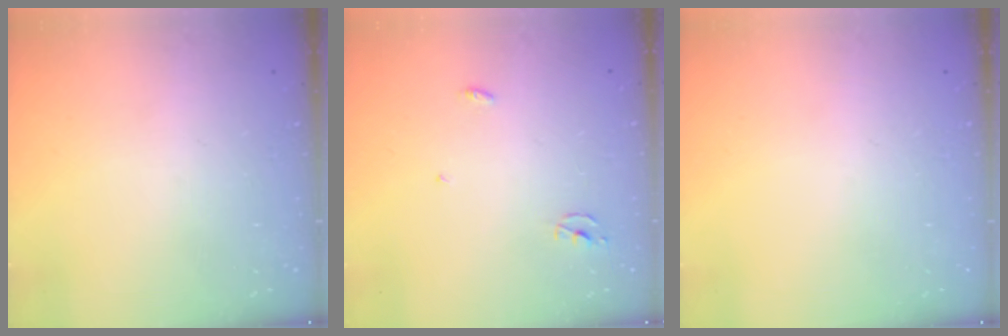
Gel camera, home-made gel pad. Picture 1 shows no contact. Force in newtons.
{"total": 2.3, "press": 2.3, "slide": 0.1}
{"total": 0.0}